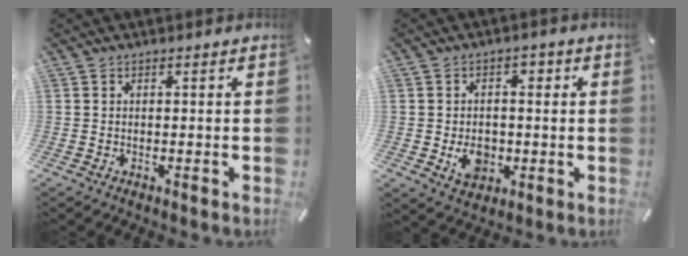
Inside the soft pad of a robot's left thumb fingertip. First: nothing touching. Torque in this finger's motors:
{"motor_torque": [0.42, -0.02, 0.25, -0.35, 0.00]}